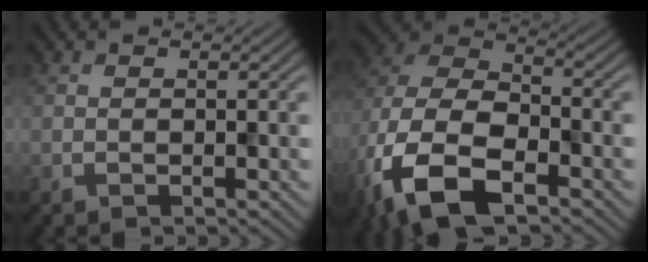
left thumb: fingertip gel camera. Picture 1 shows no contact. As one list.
[{"total": 15.4, "force": [-7.4, 8.4, 10.6], "torque": [-0.254, -0.032, -0.149]}]